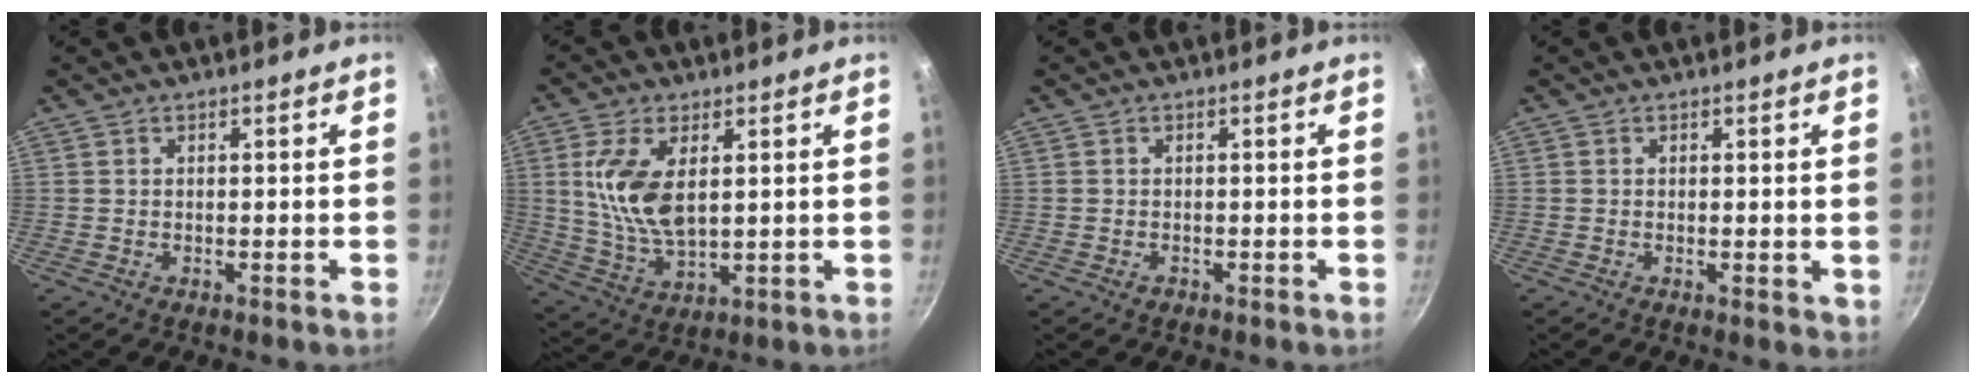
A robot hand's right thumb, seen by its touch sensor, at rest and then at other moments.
{"total": 11.4, "force": [2.7, 5.7, 9.4], "torque": [-0.184, -0.017, 0.061]}
{"total": 0.7, "force": [-0.4, 0.5, 0.2], "torque": [-0.003, 0.002, -0.007]}
{"total": 1.6, "force": [0.2, 0.7, 1.4], "torque": [-0.017, -0.005, 0.001]}